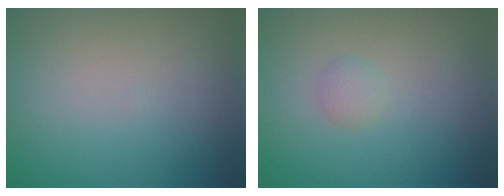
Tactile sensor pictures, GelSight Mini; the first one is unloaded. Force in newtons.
{"total": 0.9, "press": 0.9, "slide": 0.0}